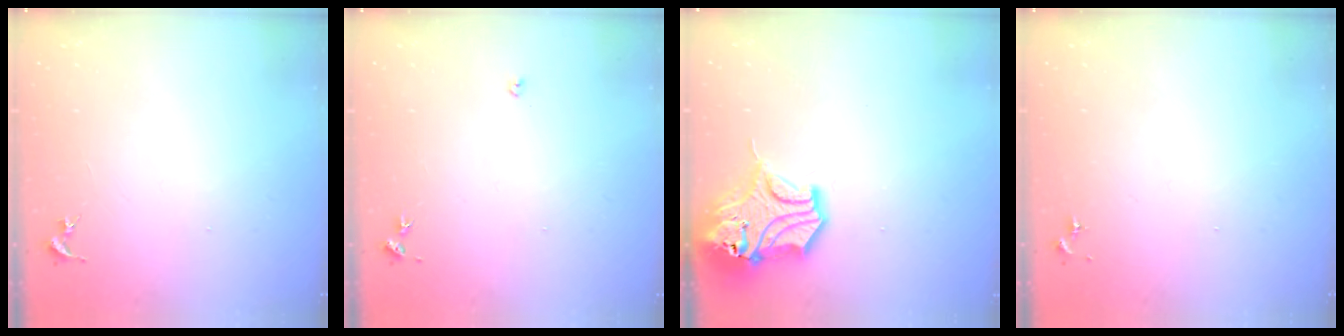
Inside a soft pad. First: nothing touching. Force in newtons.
{"total": 2.7, "press": 2.7, "slide": 0.5}
{"total": 15.4, "press": 15.3, "slide": 2.2}
{"total": 0.0}